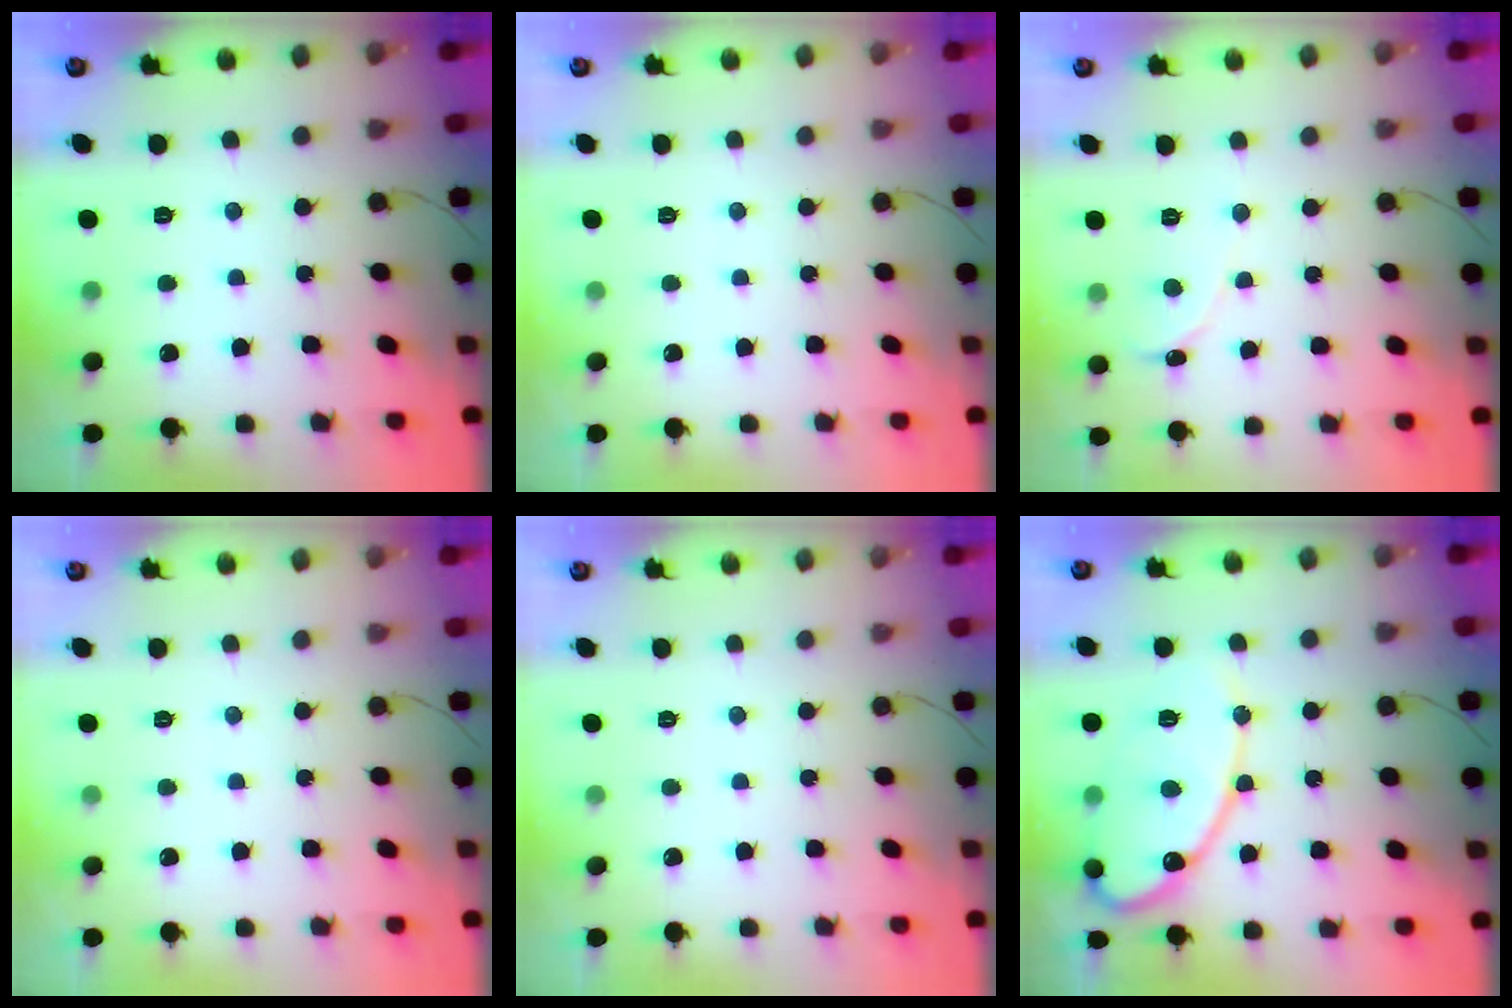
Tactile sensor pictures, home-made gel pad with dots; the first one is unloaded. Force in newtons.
{"total": 0.0}
{"total": 0.0}
{"total": 0.0}
{"total": 0.0}
{"total": 14.9, "press": 14.9, "slide": 1.4}